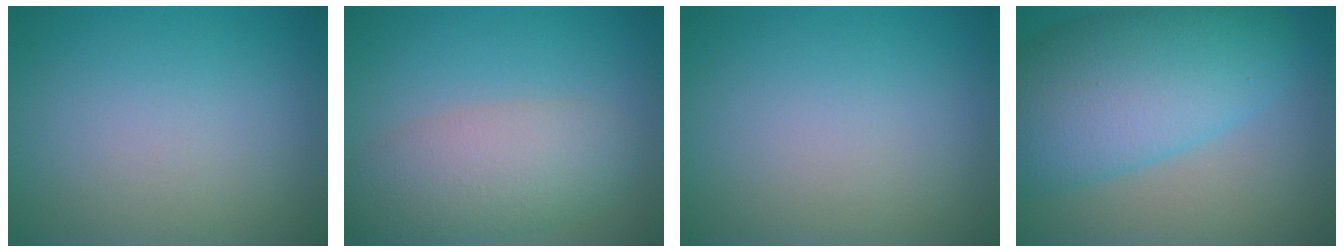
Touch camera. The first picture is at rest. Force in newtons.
{"total": 5.4, "press": 5.4, "slide": 0.3}
{"total": 0.0}
{"total": 10.5, "press": 10.5, "slide": 0.3}